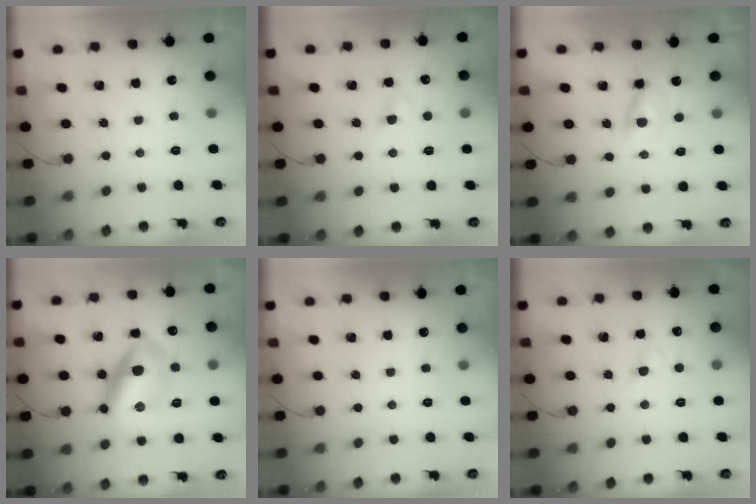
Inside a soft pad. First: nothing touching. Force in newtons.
{"total": 2.6, "press": 2.3, "slide": 1.2}
{"total": 2.1, "press": 1.9, "slide": 0.9}
{"total": 14.5, "press": 14.5, "slide": 0.8}
{"total": 0.0}
{"total": 2.1, "press": 1.9, "slide": 0.9}